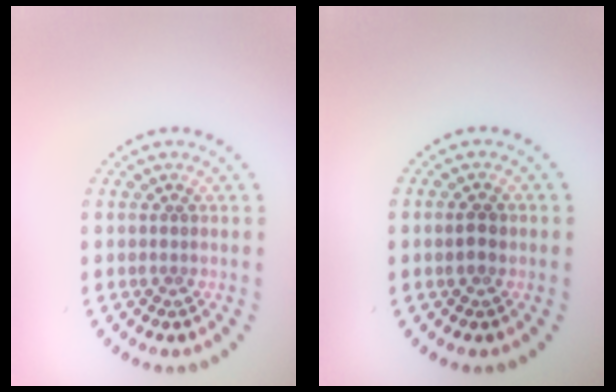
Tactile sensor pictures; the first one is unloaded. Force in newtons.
{"total": 1.6, "press": 1.6, "slide": 0.1}